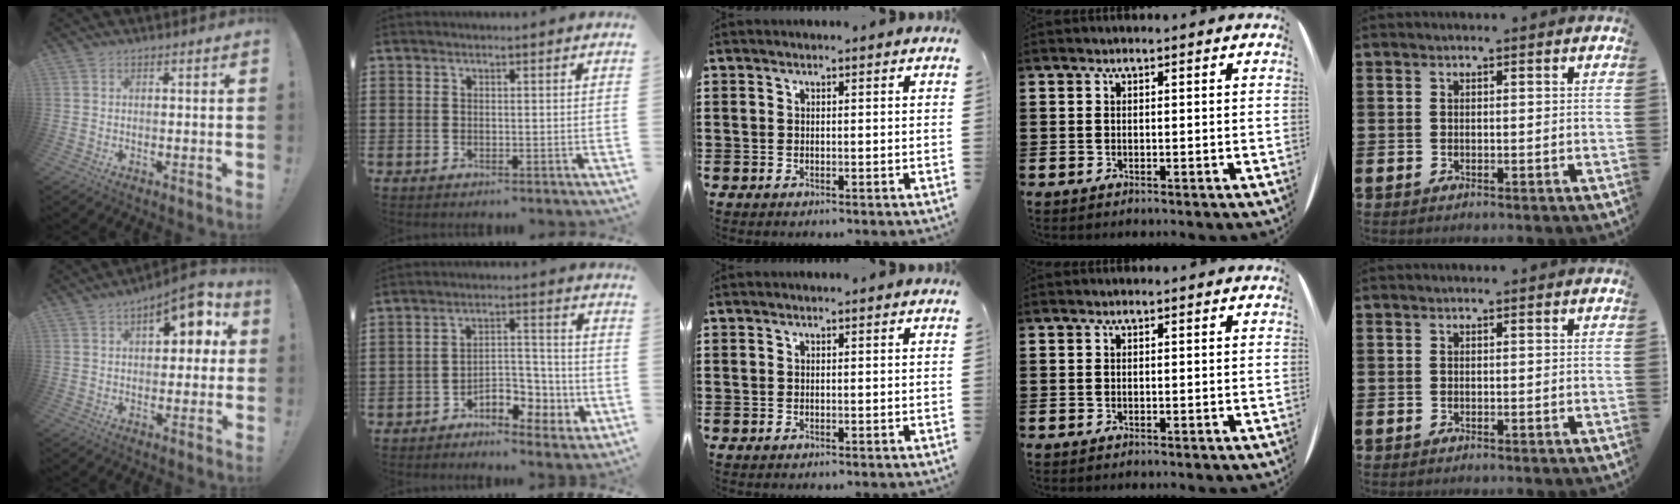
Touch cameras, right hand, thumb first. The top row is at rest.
{"thumb": {"total": 10.6, "force": [4.1, 5.3, 8.2], "torque": [-0.099, -0.014, 0.064]}, "index": {"total": 6.1, "force": [-3.6, 3.3, 3.7], "torque": [-0.054, 0.018, -0.068]}}